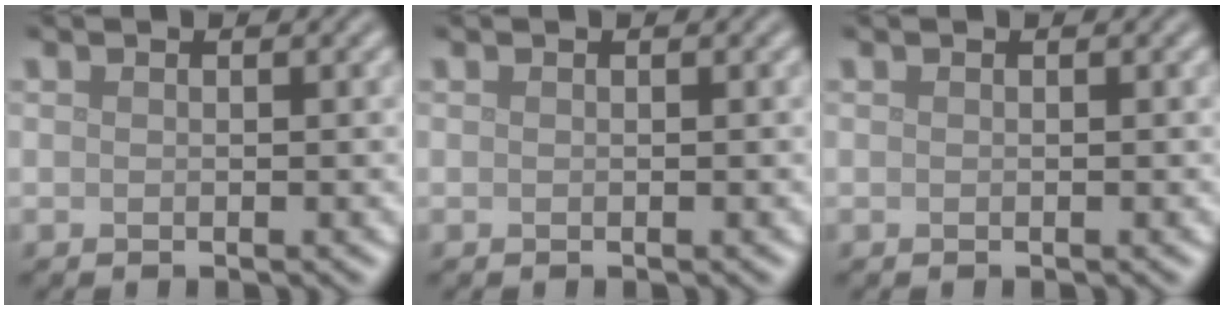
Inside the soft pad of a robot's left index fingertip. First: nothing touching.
{"total": 0.0}
{"total": 0.0}